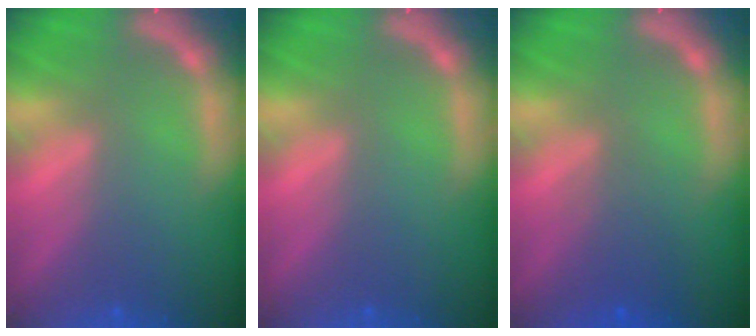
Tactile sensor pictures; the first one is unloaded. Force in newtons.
{"total": 0.0}
{"total": 2.5}